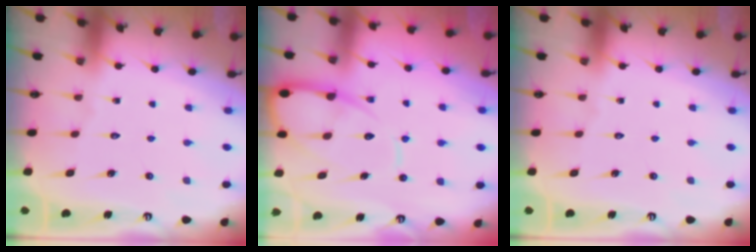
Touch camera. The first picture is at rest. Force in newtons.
{"total": 11.4, "press": 11.3, "slide": 1.3}
{"total": 0.0}